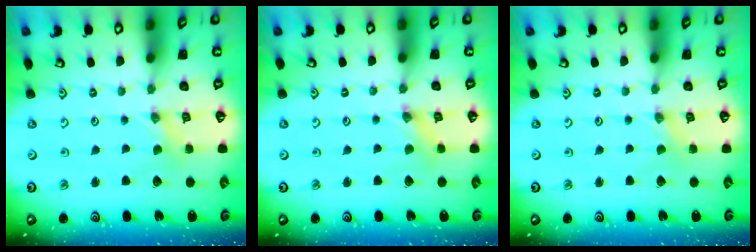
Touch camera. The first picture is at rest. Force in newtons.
{"total": 1.2, "press": 1.1, "slide": 0.2}
{"total": 0.0}